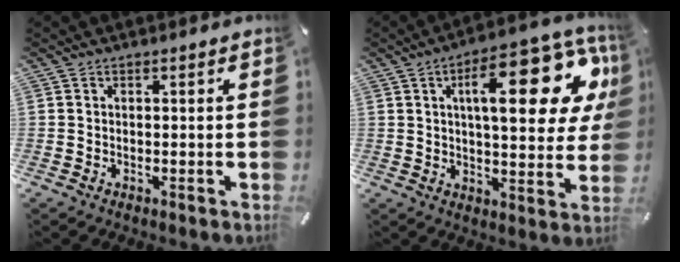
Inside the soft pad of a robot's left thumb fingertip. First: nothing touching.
{"total": 22.9, "force": [8.7, 8.6, 19.4], "torque": [-0.274, -0.035, 0.125]}